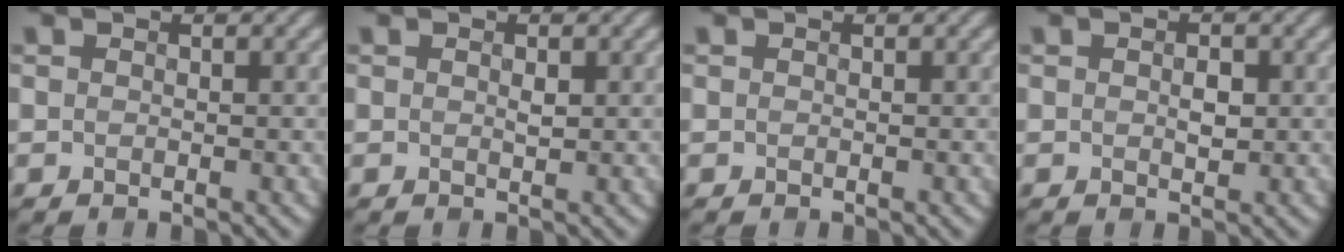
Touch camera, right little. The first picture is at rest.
{"total": 0.8, "force": [0.2, 0.3, 0.7], "torque": [-0.012, 0.002, 0.004]}
{"total": 0.0}
{"total": 1.4, "force": [0.1, 0.8, 1.2], "torque": [-0.020, 0.001, 0.001]}